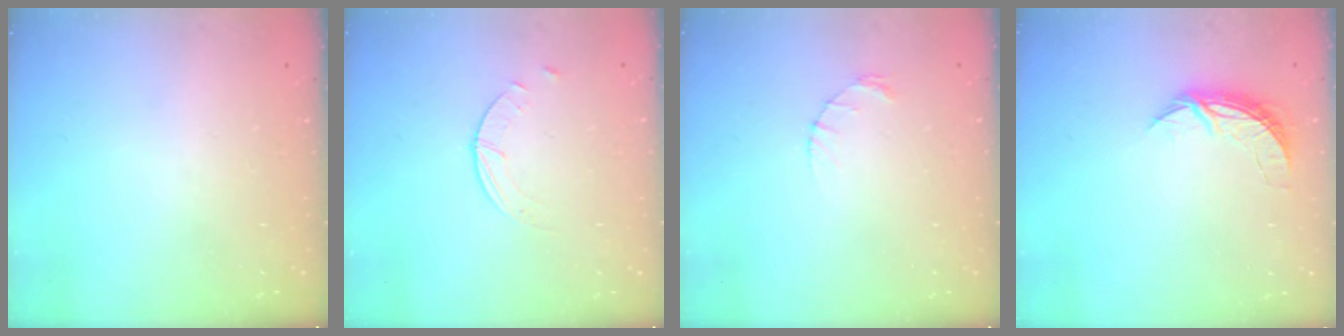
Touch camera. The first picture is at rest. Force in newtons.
{"total": 0.9, "press": 0.9, "slide": 0.2}
{"total": 1.2, "press": 1.1, "slide": 0.2}
{"total": 6.5, "press": 6.5, "slide": 0.4}